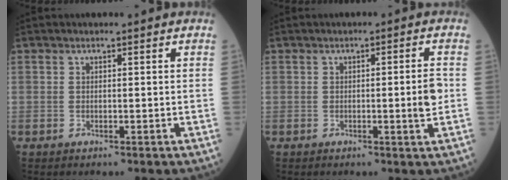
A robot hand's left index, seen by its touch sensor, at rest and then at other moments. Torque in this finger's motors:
{"motor_torque": [0.44, -0.08, 0.20, 0.03]}